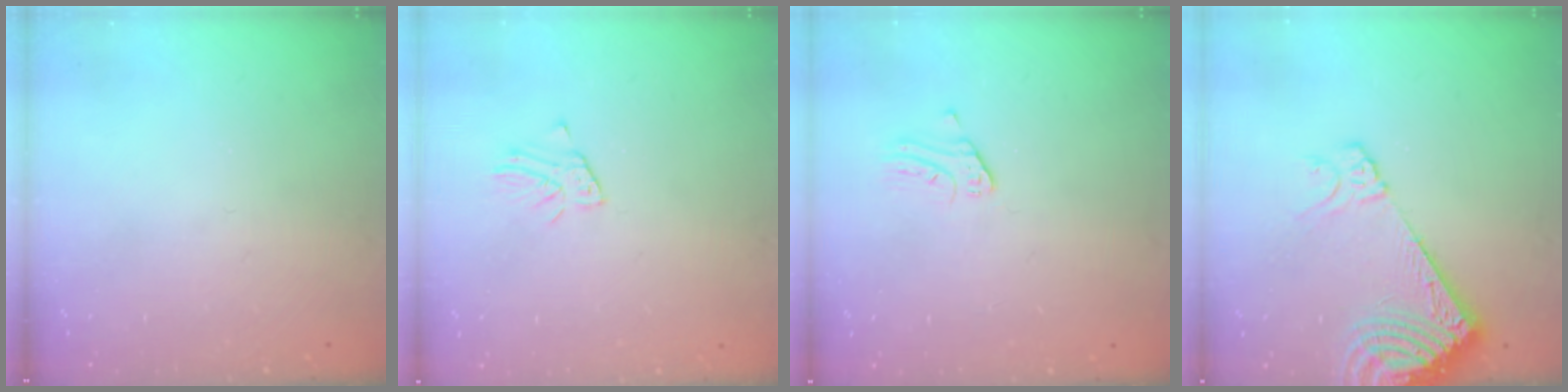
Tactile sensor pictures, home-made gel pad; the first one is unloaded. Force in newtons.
{"total": 2.0, "press": 2.0, "slide": 0.2}
{"total": 0.8, "press": 0.8, "slide": 0.1}
{"total": 12.6, "press": 12.4, "slide": 2.4}